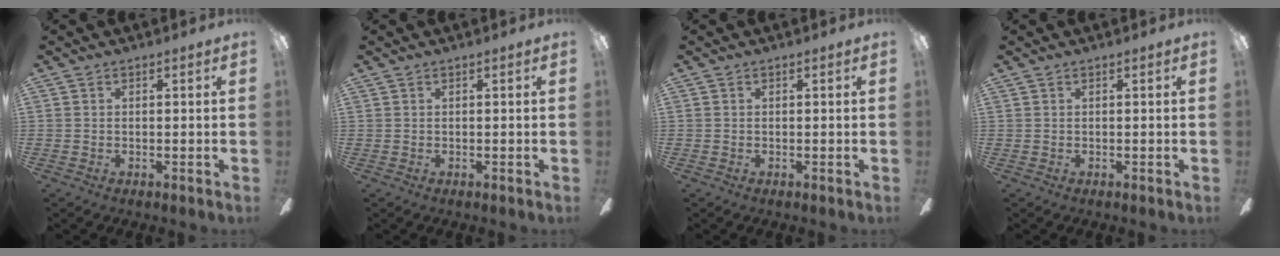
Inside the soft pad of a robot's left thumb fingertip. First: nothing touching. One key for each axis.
{"total": 0.0}
{"total": 0.0}
{"total": 0.0}